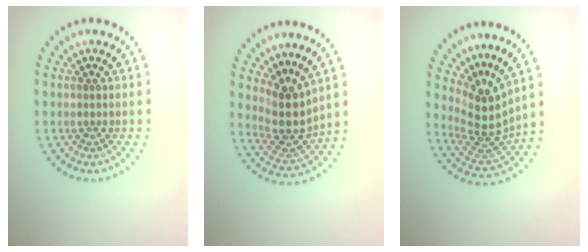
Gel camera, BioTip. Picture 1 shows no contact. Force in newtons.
{"total": 3.8, "press": 2.9, "slide": 2.5}
{"total": 4.1, "press": 2.9, "slide": 3.0}